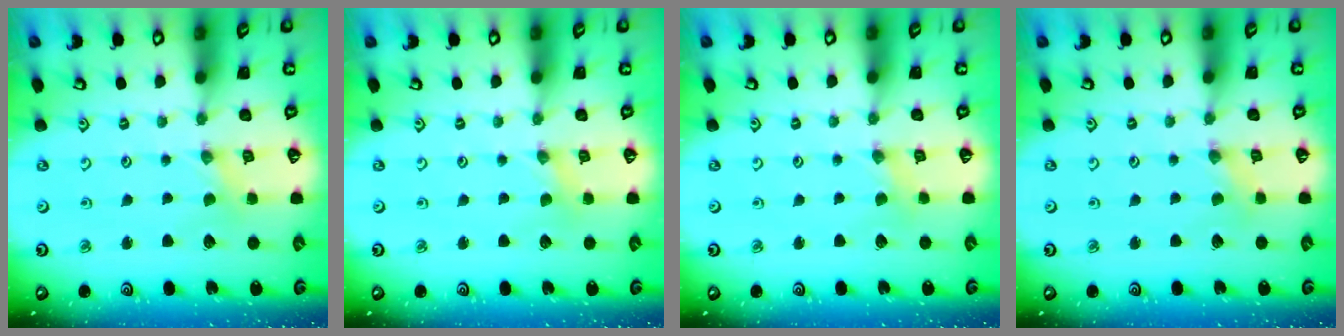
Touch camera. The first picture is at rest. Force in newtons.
{"total": 0.0}
{"total": 1.4, "press": 1.4, "slide": 0.3}
{"total": 1.1, "press": 1.1, "slide": 0.2}